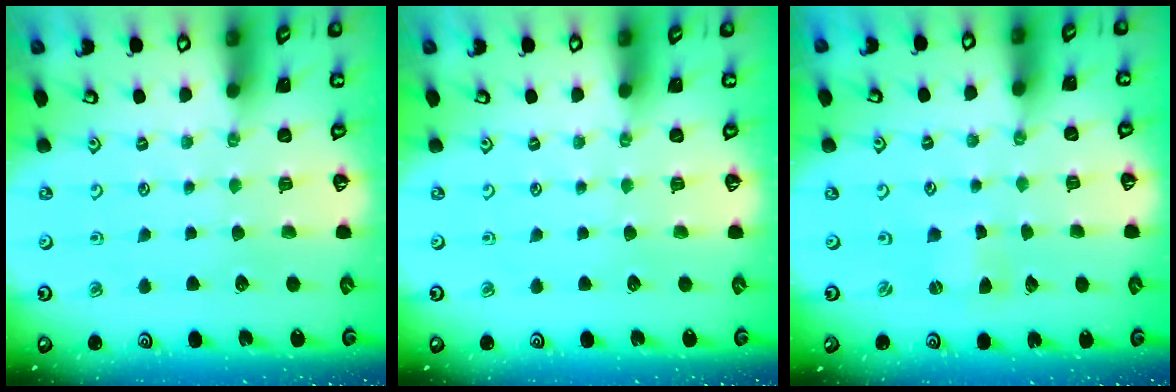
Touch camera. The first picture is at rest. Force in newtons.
{"total": 0.0}
{"total": 0.0}